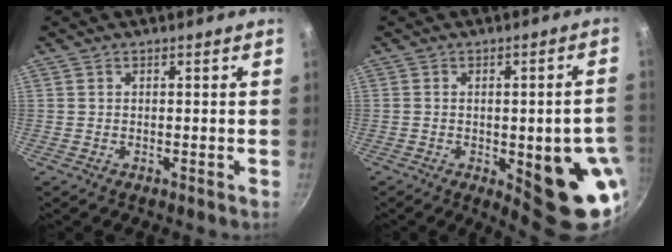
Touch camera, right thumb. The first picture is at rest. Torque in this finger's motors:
{"motor_torque": [2.31, 2.37, 2.04, -0.44, 0.33]}